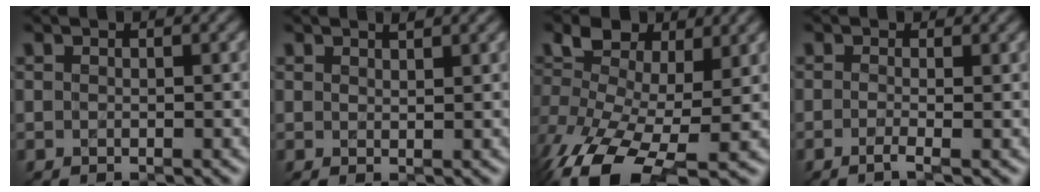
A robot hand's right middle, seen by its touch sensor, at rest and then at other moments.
{"total": 1.2, "force": [1.1, 0.1, 0.4], "torque": [-0.003, 0.004, 0.017]}
{"total": 9.0, "force": [-1.8, 5.2, 7.1], "torque": [-0.161, -0.001, -0.045]}
{"total": 1.1, "force": [-0.3, 0.3, 1.0], "torque": [-0.019, -0.002, -0.014]}